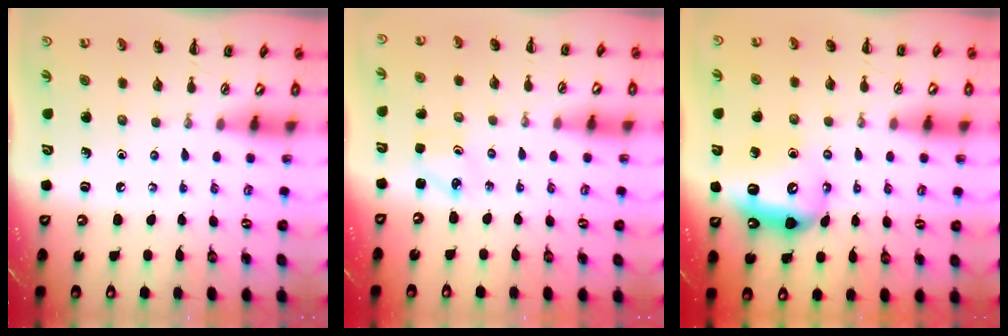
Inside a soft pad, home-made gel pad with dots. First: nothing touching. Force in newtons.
{"total": 2.0, "press": 2.0, "slide": 0.5}
{"total": 9.5, "press": 9.5, "slide": 1.1}